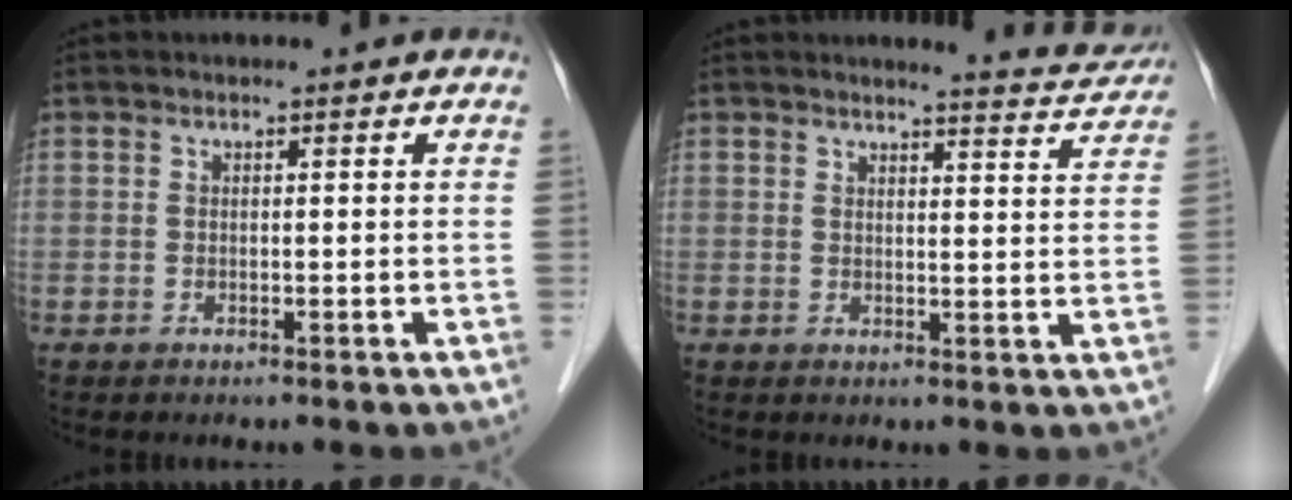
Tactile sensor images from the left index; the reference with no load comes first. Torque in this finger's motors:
{"motor_torque": [0.41, -0.44, -0.01, 0.00]}